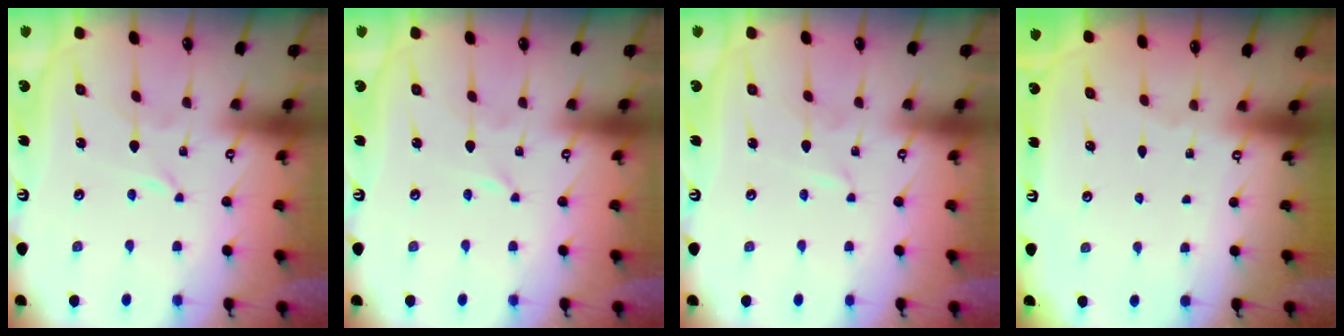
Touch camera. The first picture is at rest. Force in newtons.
{"total": 0.0}
{"total": 1.6, "press": 1.6, "slide": 0.2}
{"total": 0.0}